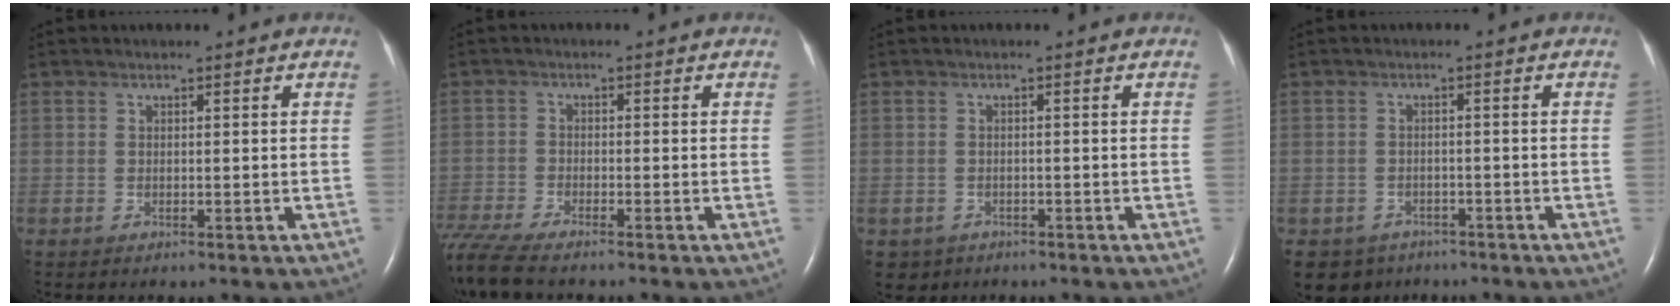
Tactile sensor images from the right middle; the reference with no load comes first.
{"total": 8.7, "force": [-7.5, 1.0, 4.2], "torque": [-0.093, -0.020, -0.137]}
{"total": 2.4, "force": [-1.5, 2.0, 0.1], "torque": [-0.003, 0.005, -0.020]}
{"total": 4.8, "force": [-3.5, 3.4, 0.1], "torque": [-0.003, 0.005, -0.050]}